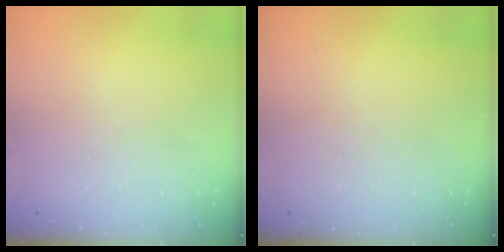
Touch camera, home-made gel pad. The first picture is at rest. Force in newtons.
{"total": 0.0}